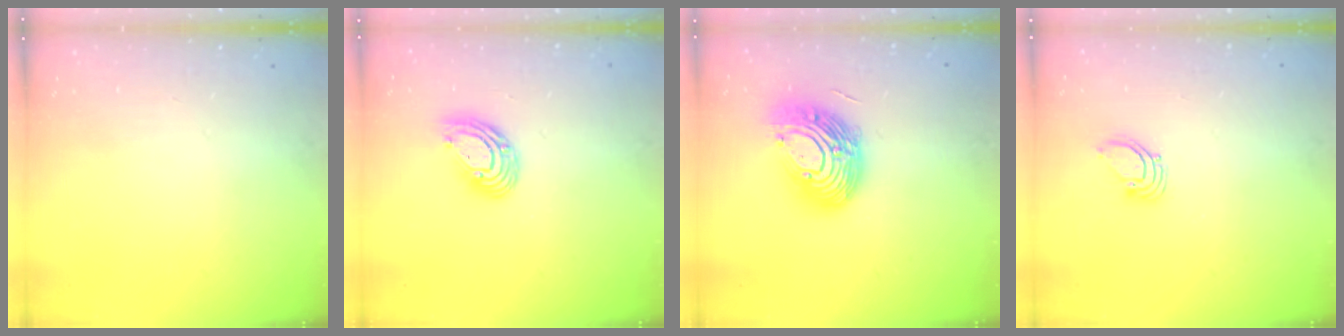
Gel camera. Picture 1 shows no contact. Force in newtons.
{"total": 9.5, "press": 9.4, "slide": 1.7}
{"total": 16.9, "press": 16.8, "slide": 1.6}
{"total": 2.7, "press": 2.7, "slide": 0.1}